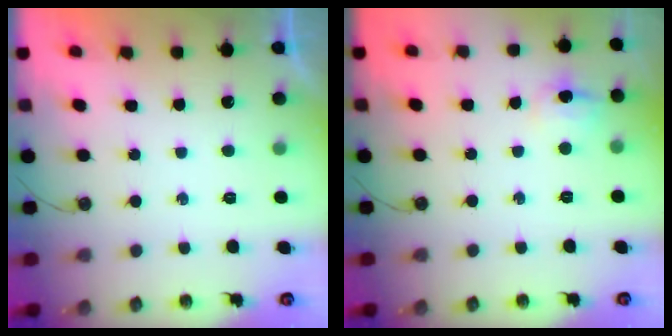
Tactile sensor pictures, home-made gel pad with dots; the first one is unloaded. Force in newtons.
{"total": 7.2, "press": 7.2, "slide": 0.7}